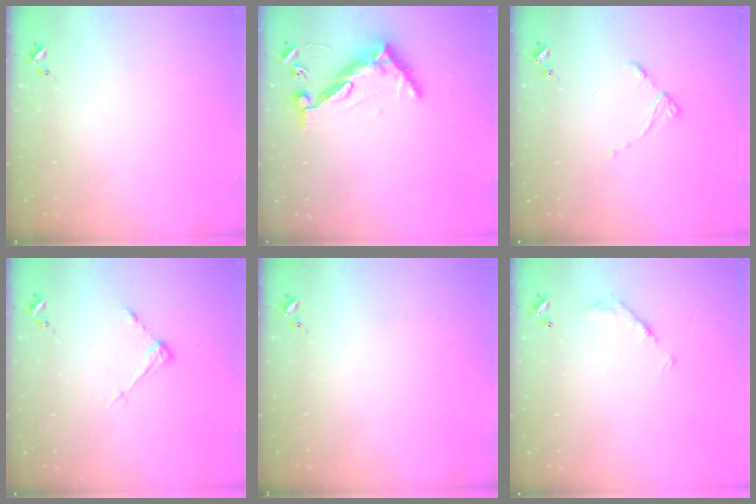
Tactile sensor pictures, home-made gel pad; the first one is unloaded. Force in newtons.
{"total": 12.1, "press": 12.0, "slide": 1.2}
{"total": 5.0, "press": 4.9, "slide": 0.6}
{"total": 5.2, "press": 5.1, "slide": 0.3}
{"total": 0.0}
{"total": 7.9, "press": 7.9, "slide": 0.3}